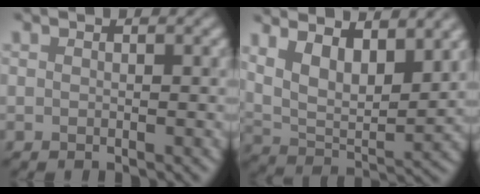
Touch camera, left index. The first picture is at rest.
{"total": 9.9, "force": [5.1, 4.4, 7.3], "torque": [-0.136, 0.012, 0.082]}